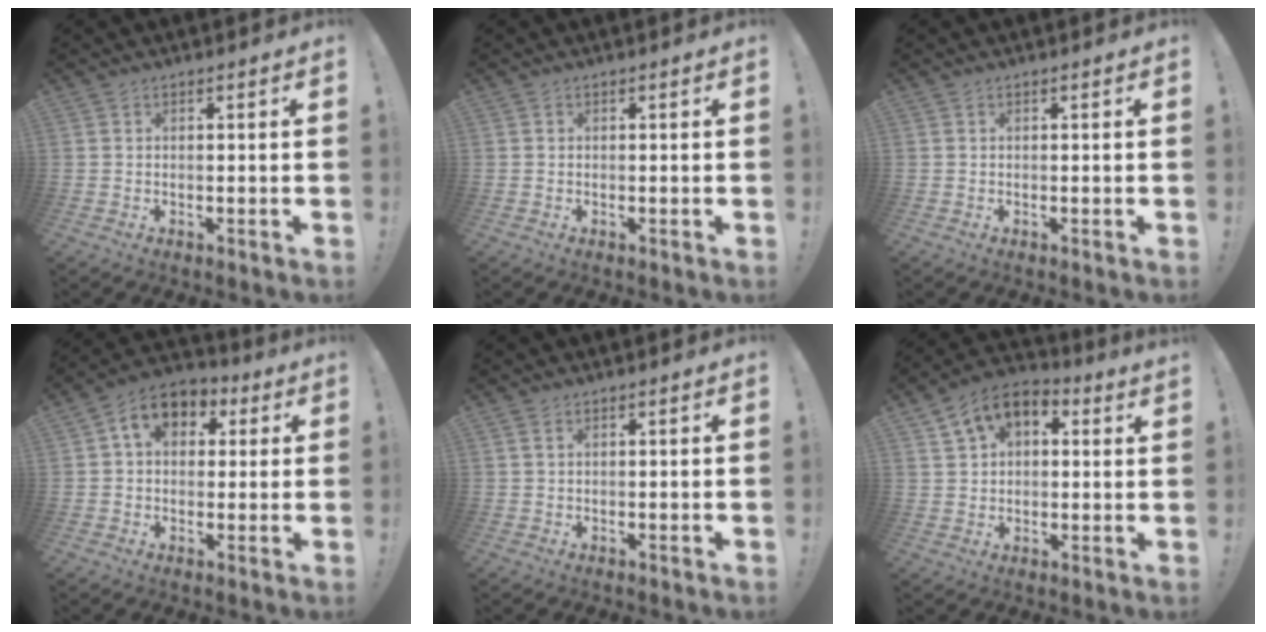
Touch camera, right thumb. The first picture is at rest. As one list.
[{"total": 0.0}, {"total": 0.0}, {"total": 9.3, "force": [2.9, 6.8, 5.6], "torque": [-0.087, 0.004, 0.057]}, {"total": 1.0, "force": [0.5, 0.5, 0.8], "torque": [-0.022, 0.004, 0.011]}, {"total": 8.5, "force": [4.4, 5.4, 4.9], "torque": [-0.088, -0.010, 0.085]}]